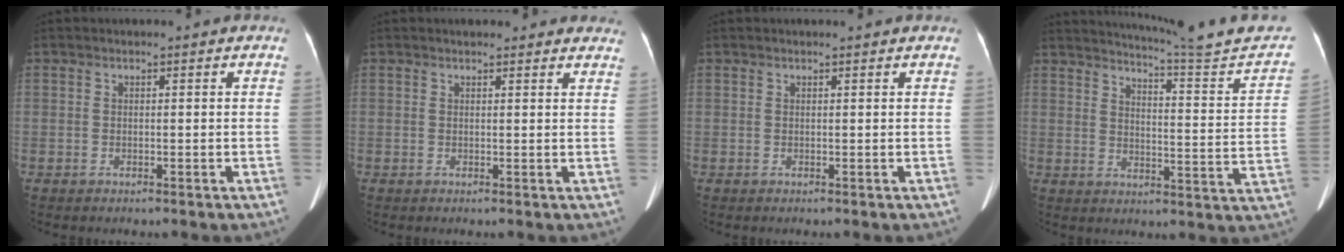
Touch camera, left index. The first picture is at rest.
{"total": 6.8, "force": [6.1, 2.4, 1.7], "torque": [0.004, 0.015, 0.056]}
{"total": 1.3, "force": [1.2, 0.0, 0.5], "torque": [-0.011, 0.012, 0.018]}
{"total": 19.2, "force": [17.9, -0.8, 6.9], "torque": [-0.100, -0.071, 0.220]}